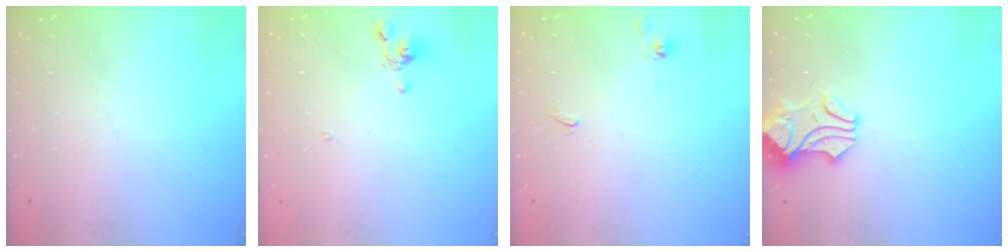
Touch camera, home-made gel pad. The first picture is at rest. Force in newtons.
{"total": 0.8, "press": 0.5, "slide": 0.6}
{"total": 1.1, "press": 1.1, "slide": 0.4}
{"total": 0.5, "press": 0.5, "slide": 0.1}